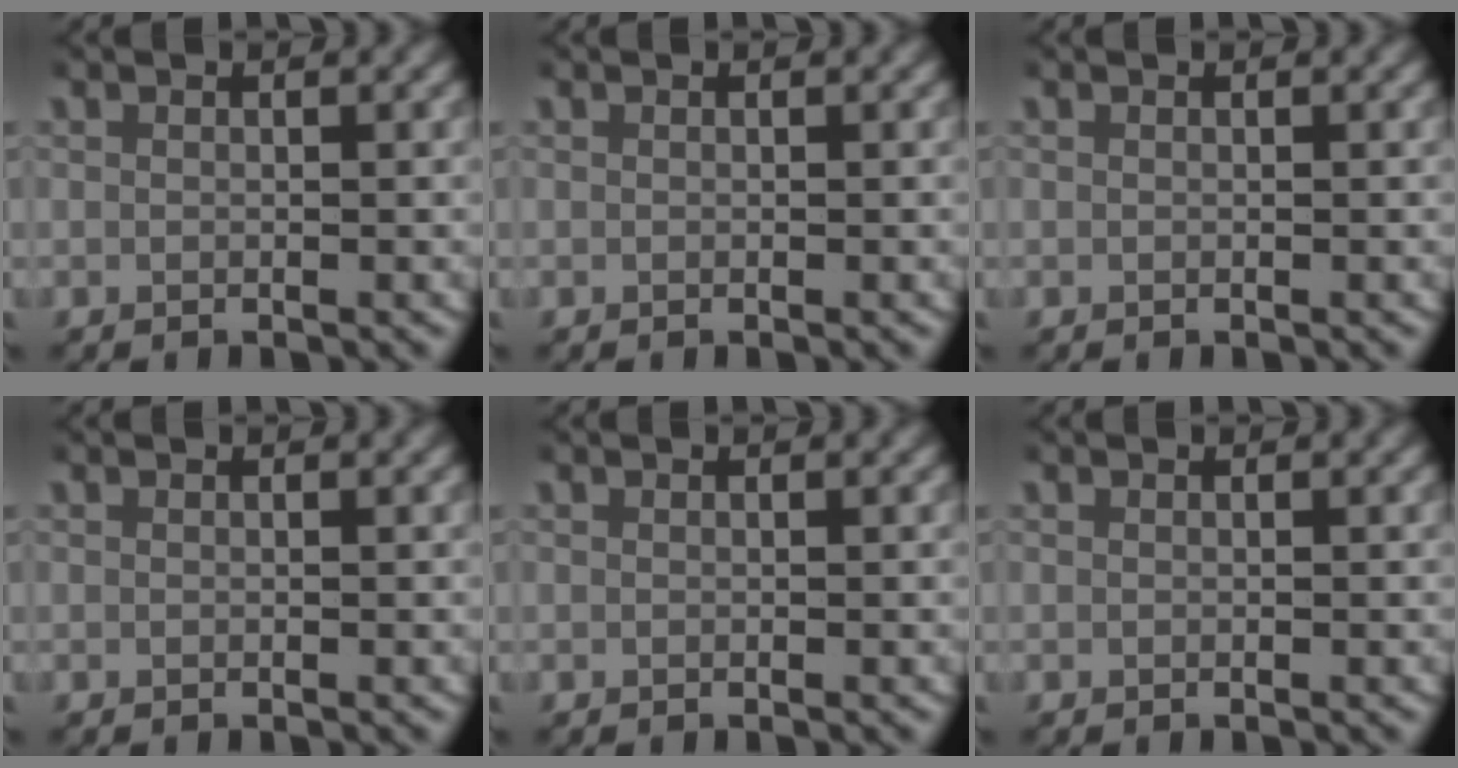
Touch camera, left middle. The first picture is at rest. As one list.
[{"total": 0.0}, {"total": 0.0}, {"total": 0.0}, {"total": 0.0}, {"total": 0.0}]